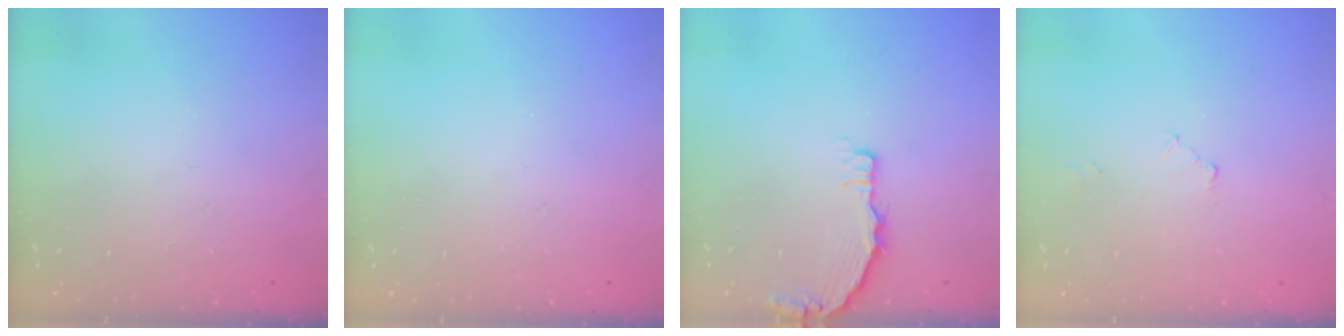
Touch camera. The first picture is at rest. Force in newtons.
{"total": 0.0}
{"total": 3.2, "press": 3.2, "slide": 0.3}
{"total": 2.0, "press": 2.0, "slide": 0.3}